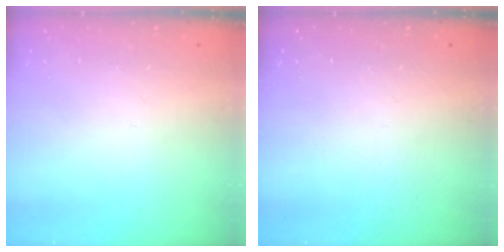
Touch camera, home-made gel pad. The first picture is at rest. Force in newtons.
{"total": 0.0}